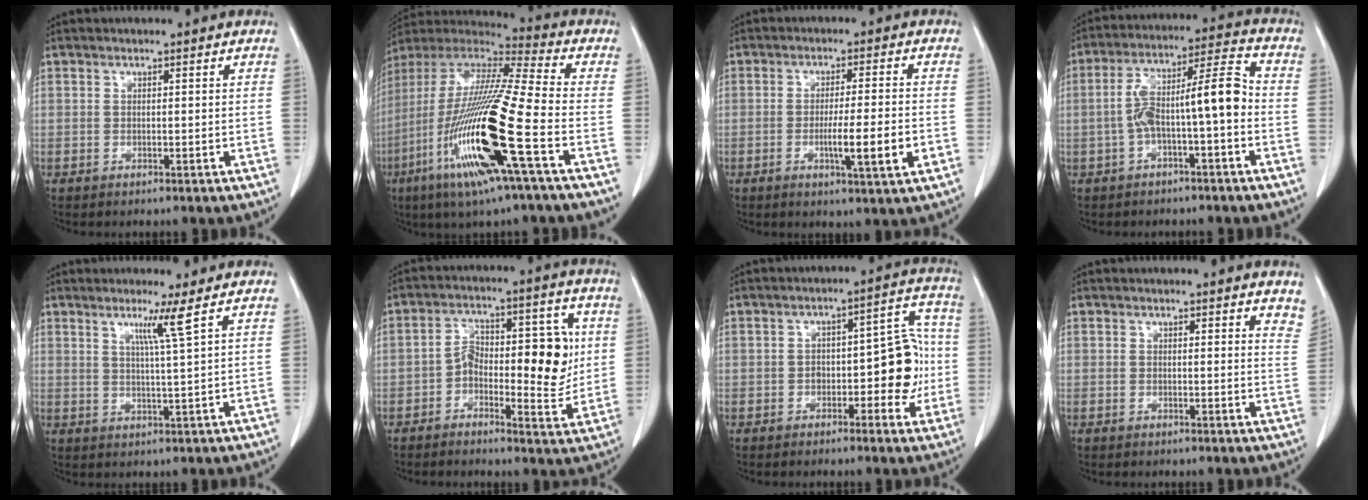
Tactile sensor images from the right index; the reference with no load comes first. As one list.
[{"total": 22.9, "force": [-7.8, 0.9, 21.5], "torque": [-0.454, -0.038, -0.153]}, {"total": 7.9, "force": [-2.2, 0.0, 7.6], "torque": [-0.120, -0.011, -0.034]}, {"total": 10.5, "force": [-2.0, 1.3, 10.2], "torque": [-0.177, 0.042, -0.032]}, {"total": 4.3, "force": [2.3, -1.7, 3.2], "torque": [-0.061, -0.011, 0.046]}, {"total": 11.6, "force": [-0.5, 4.9, 10.5], "torque": [-0.147, 0.030, -0.005]}, {"total": 9.3, "force": [-1.6, 3.9, 8.3], "torque": [-0.099, 0.040, -0.017]}, {"total": 5.5, "force": [5.0, 1.3, 2.0], "torque": [-0.008, -0.018, 0.035]}]